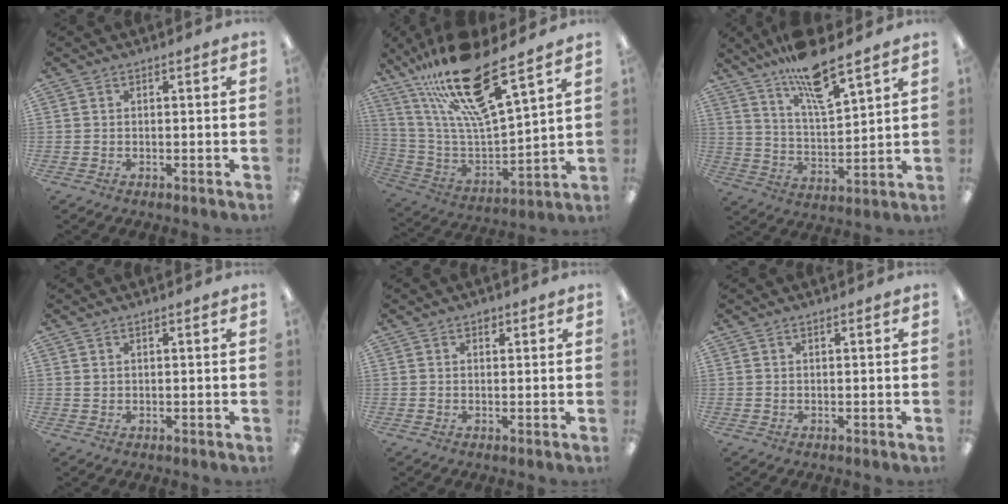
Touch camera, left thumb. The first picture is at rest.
{"total": 22.4, "force": [16.8, 5.2, 14.0], "torque": [-0.253, -0.103, 0.284]}
{"total": 12.8, "force": [10.2, 2.3, 7.4], "torque": [-0.132, -0.059, 0.172]}
{"total": 0.8, "force": [0.6, 0.3, 0.4], "torque": [-0.010, 0.001, 0.010]}
{"total": 1.4, "force": [1.0, 0.7, 0.6], "torque": [-0.005, -0.002, 0.016]}
{"total": 0.7, "force": [0.4, 0.0, 0.5], "torque": [-0.009, 0.001, 0.007]}